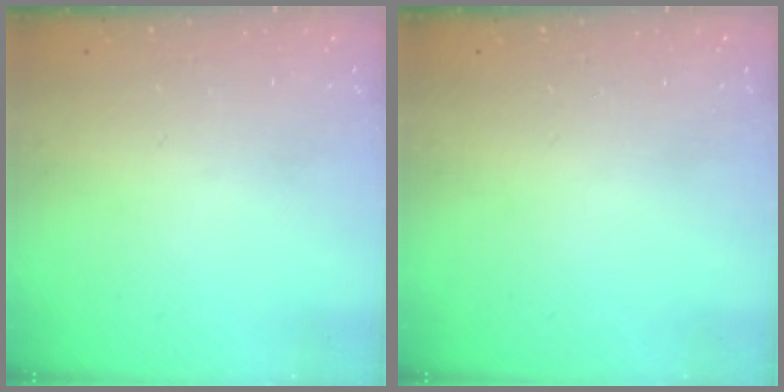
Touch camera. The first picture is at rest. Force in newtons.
{"total": 0.0}